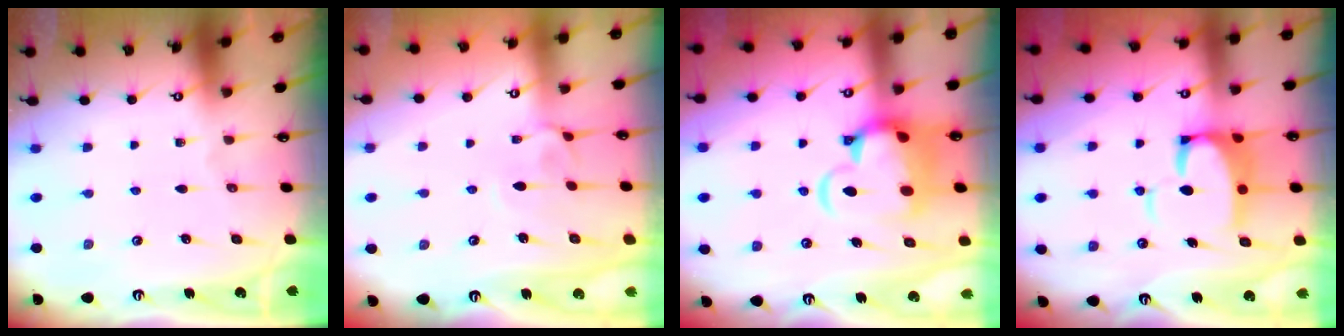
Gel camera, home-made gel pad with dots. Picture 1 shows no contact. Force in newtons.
{"total": 4.1, "press": 4.0, "slide": 0.5}
{"total": 8.0, "press": 7.7, "slide": 1.9}
{"total": 7.3, "press": 7.2, "slide": 1.4}